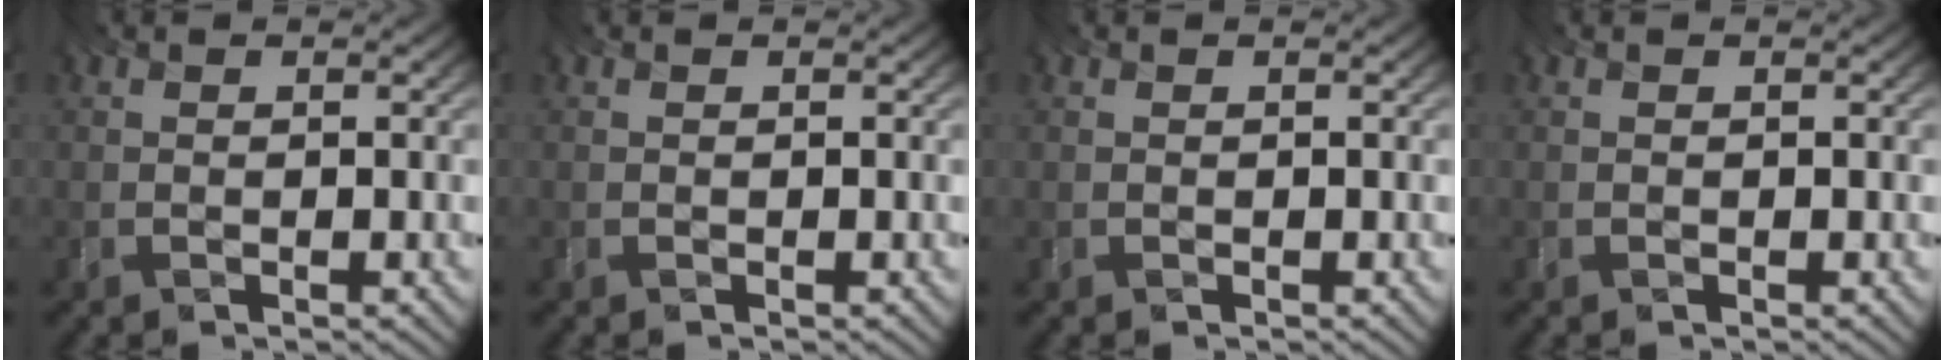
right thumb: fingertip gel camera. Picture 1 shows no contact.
{"total": 0.0}
{"total": 0.0}
{"total": 0.0}